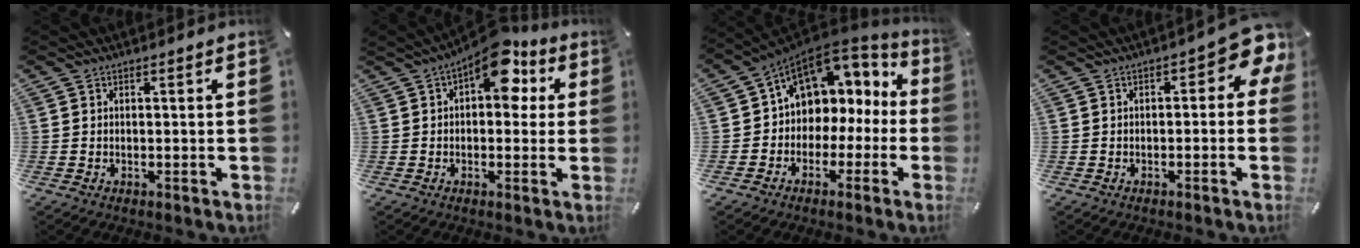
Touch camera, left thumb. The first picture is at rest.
{"total": 11.4, "force": [5.1, 6.1, 8.2], "torque": [-0.107, -0.023, 0.085]}
{"total": 9.2, "force": [3.6, 7.9, 3.1], "torque": [-0.062, -0.029, 0.070]}
{"total": 5.9, "force": [0.9, 3.0, 4.9], "torque": [-0.063, -0.008, 0.011]}